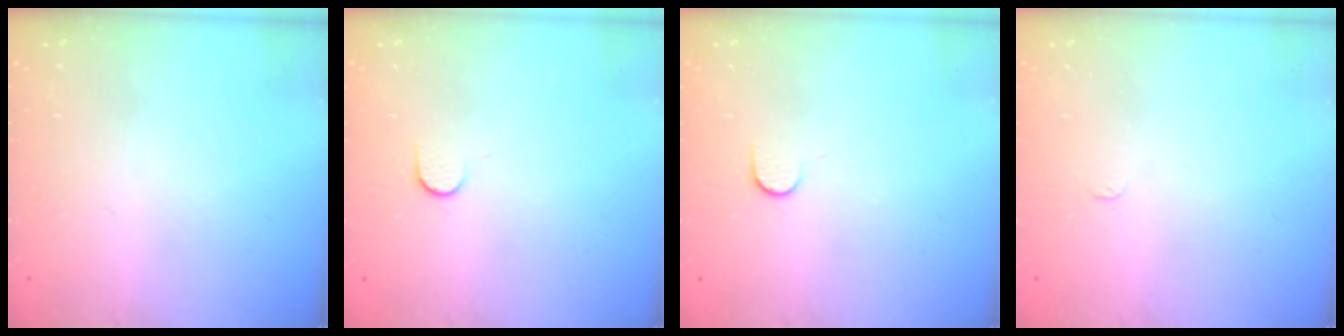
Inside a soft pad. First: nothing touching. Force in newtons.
{"total": 5.7, "press": 5.6, "slide": 0.6}
{"total": 5.7, "press": 5.6, "slide": 0.6}
{"total": 2.4, "press": 2.4, "slide": 0.3}